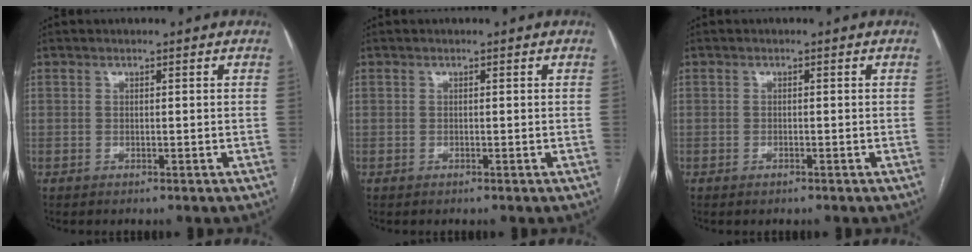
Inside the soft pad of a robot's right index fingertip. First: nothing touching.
{"total": 0.0}
{"total": 0.7, "force": [-0.5, 0.2, 0.3], "torque": [-0.010, 0.000, -0.005]}